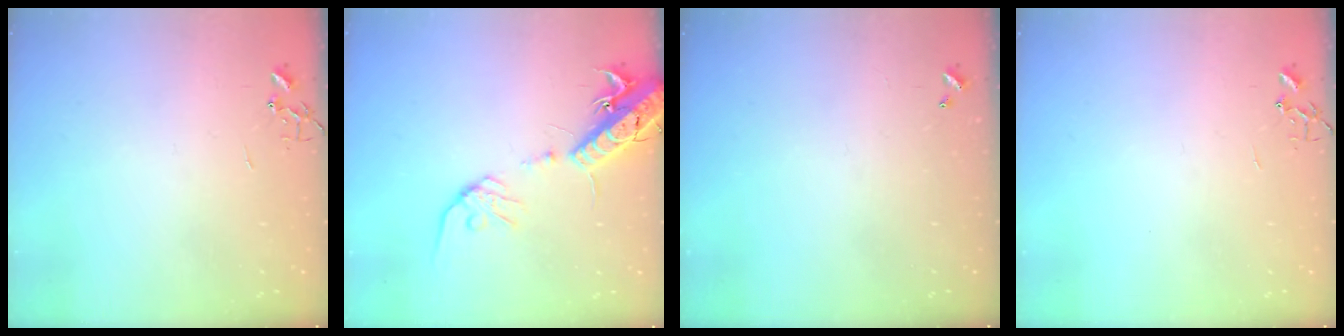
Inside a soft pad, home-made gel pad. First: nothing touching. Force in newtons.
{"total": 16.5, "press": 16.2, "slide": 3.6}
{"total": 0.0}
{"total": 0.0}